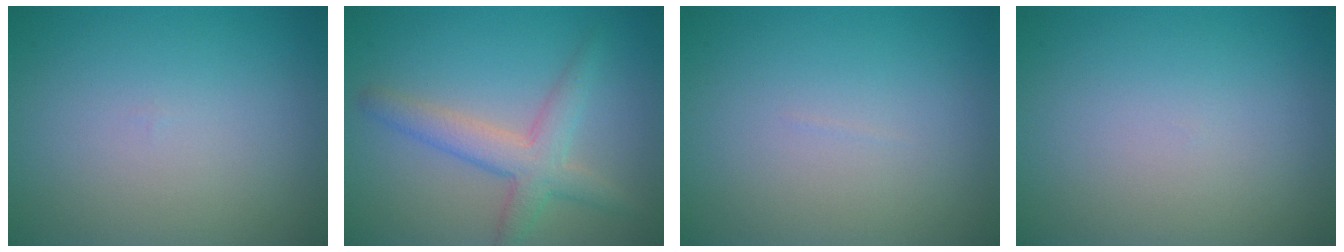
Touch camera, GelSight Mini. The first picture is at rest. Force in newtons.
{"total": 3.9, "press": 3.9, "slide": 0.1}
{"total": 0.0}
{"total": 0.0}